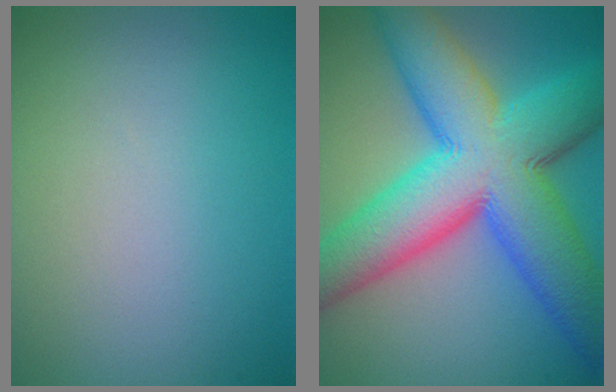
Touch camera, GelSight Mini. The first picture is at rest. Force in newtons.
{"total": 14.5, "press": 14.5, "slide": 0.3}